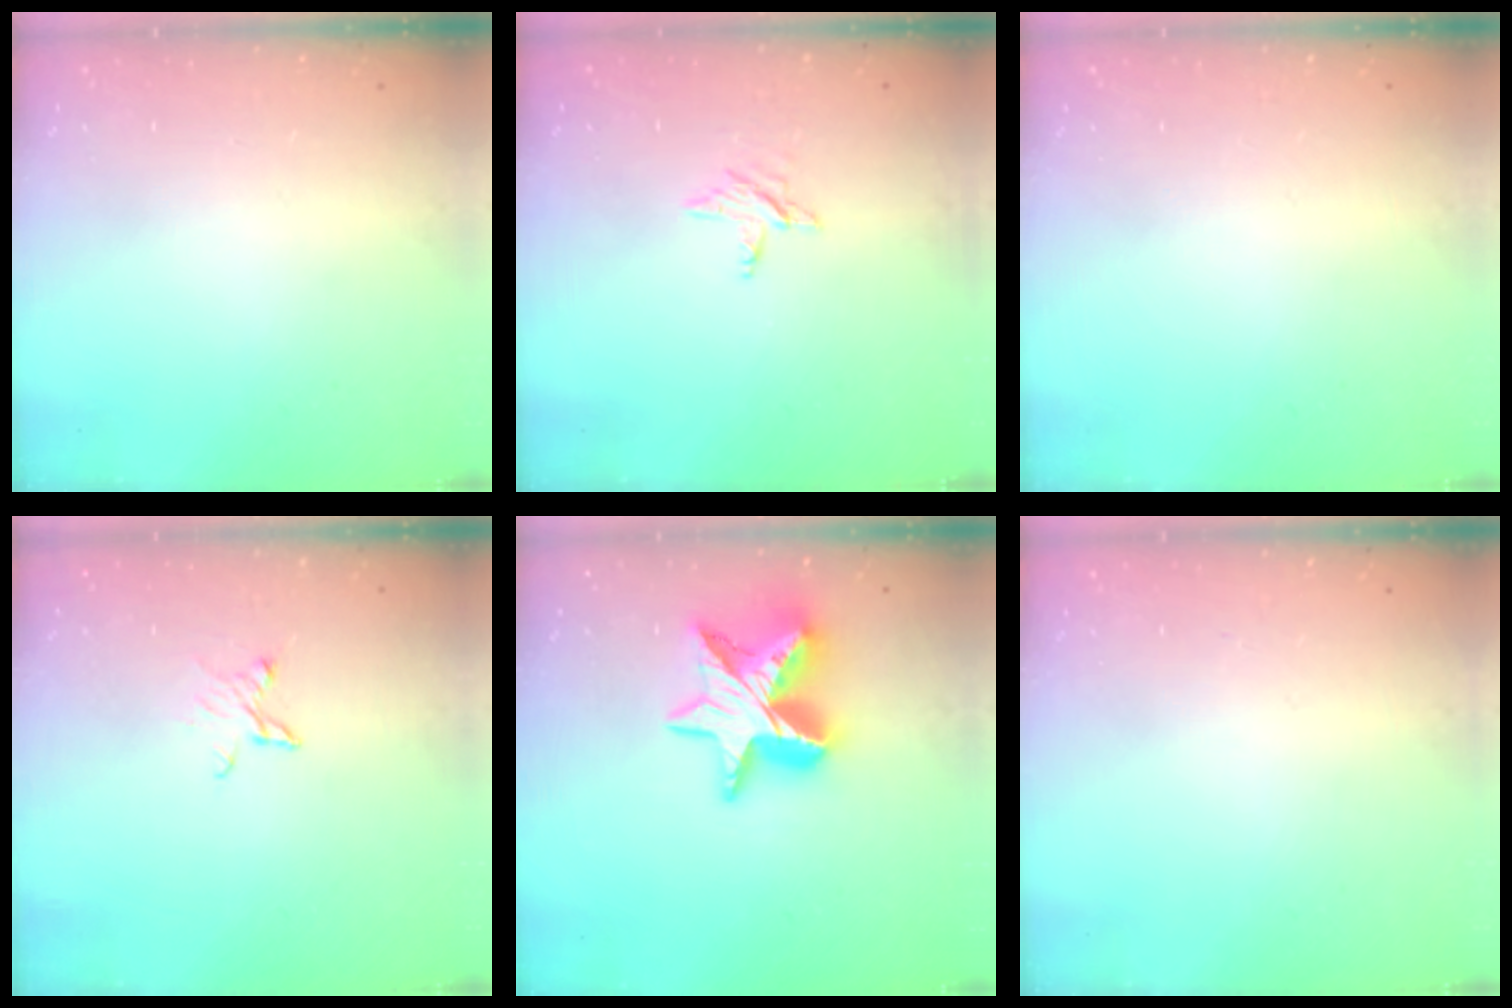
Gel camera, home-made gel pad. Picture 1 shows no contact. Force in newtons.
{"total": 3.0, "press": 3.0, "slide": 0.3}
{"total": 0.0}
{"total": 4.0, "press": 4.0, "slide": 0.4}
{"total": 15.2, "press": 15.2, "slide": 1.4}
{"total": 0.0}